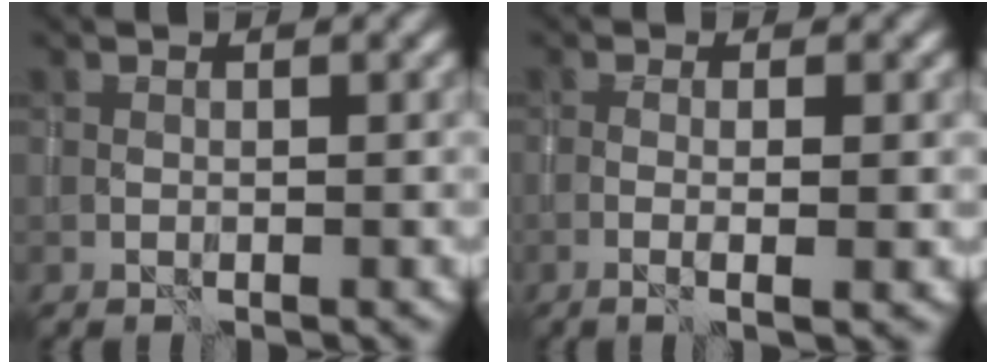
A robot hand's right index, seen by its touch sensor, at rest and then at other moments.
{"total": 2.8, "force": [-0.4, 0.4, 2.7], "torque": [-0.042, 0.001, -0.012]}